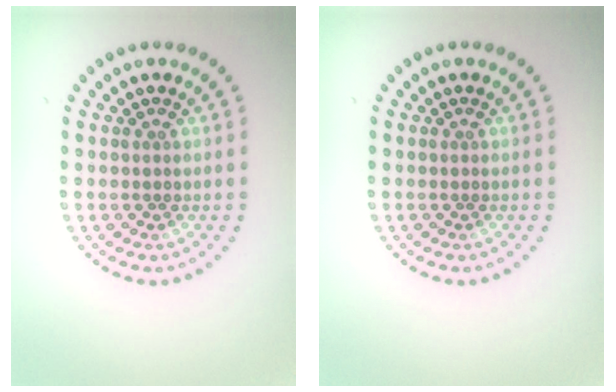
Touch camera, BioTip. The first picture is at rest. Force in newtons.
{"total": 0.0}